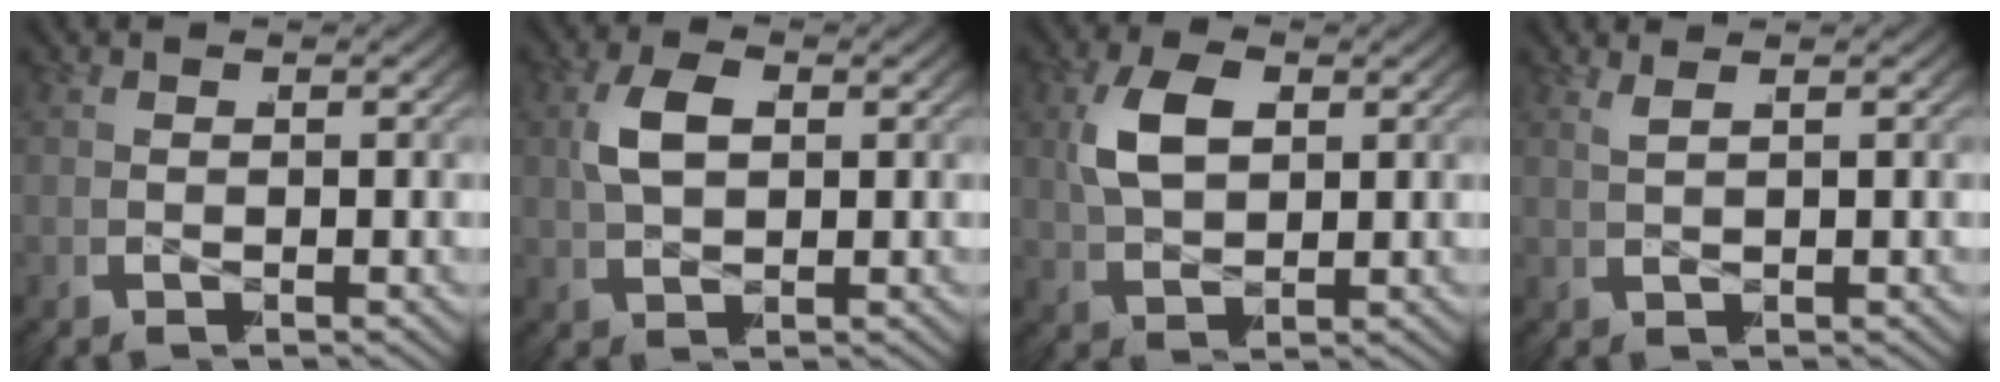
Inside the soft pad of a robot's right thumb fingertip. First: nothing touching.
{"total": 3.7, "force": [0.6, 2.3, 2.9], "torque": [-0.057, 0.000, 0.013]}
{"total": 5.7, "force": [0.7, 4.0, 4.0], "torque": [-0.089, -0.007, 0.018]}
{"total": 1.3, "force": [1.0, -0.7, 0.5], "torque": [-0.003, 0.012, 0.018]}